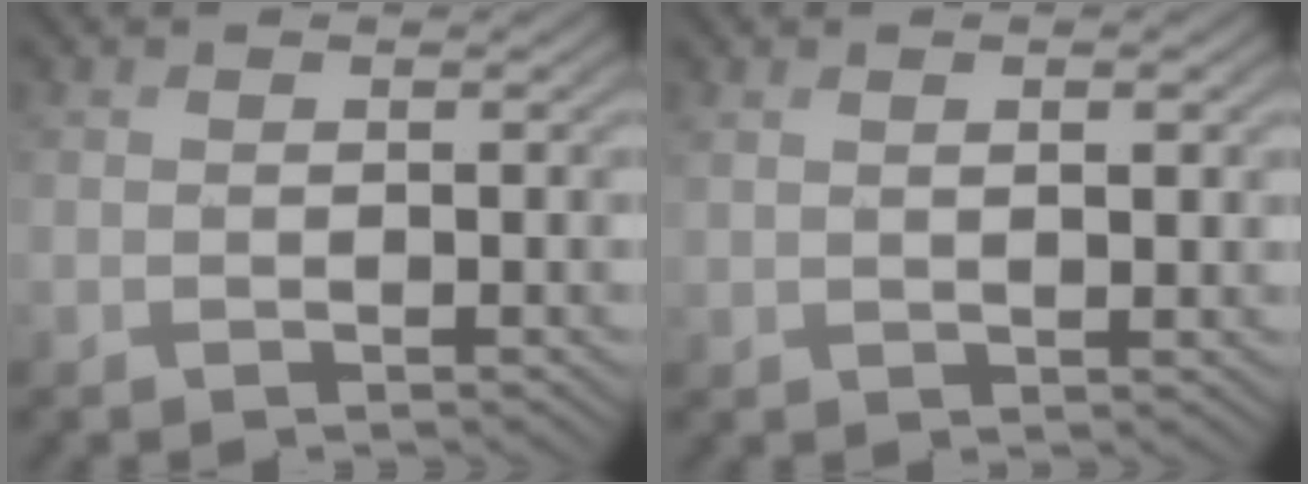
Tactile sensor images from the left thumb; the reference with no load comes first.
{"total": 2.3, "force": [1.1, 0.7, 1.9], "torque": [-0.038, -0.002, 0.026]}